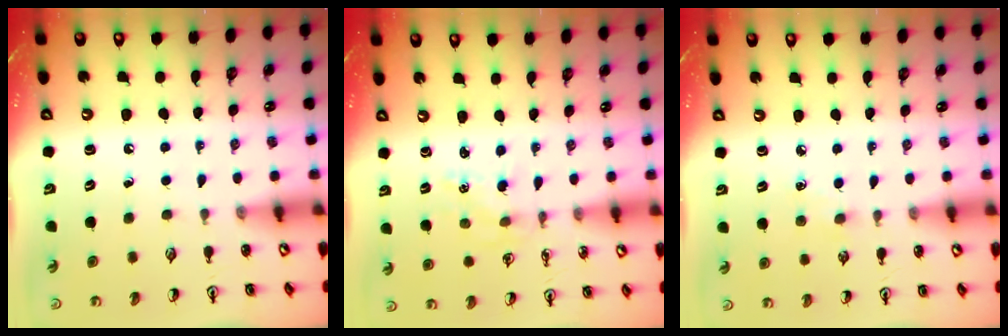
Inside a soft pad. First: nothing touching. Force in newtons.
{"total": 1.6, "press": 1.5, "slide": 0.2}
{"total": 2.8, "press": 2.8, "slide": 0.4}